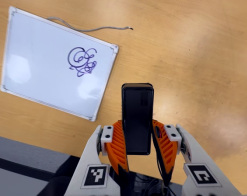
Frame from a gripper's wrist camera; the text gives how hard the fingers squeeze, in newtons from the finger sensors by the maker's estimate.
{"total": 6.1, "left": 4.1, "right": 8.0}